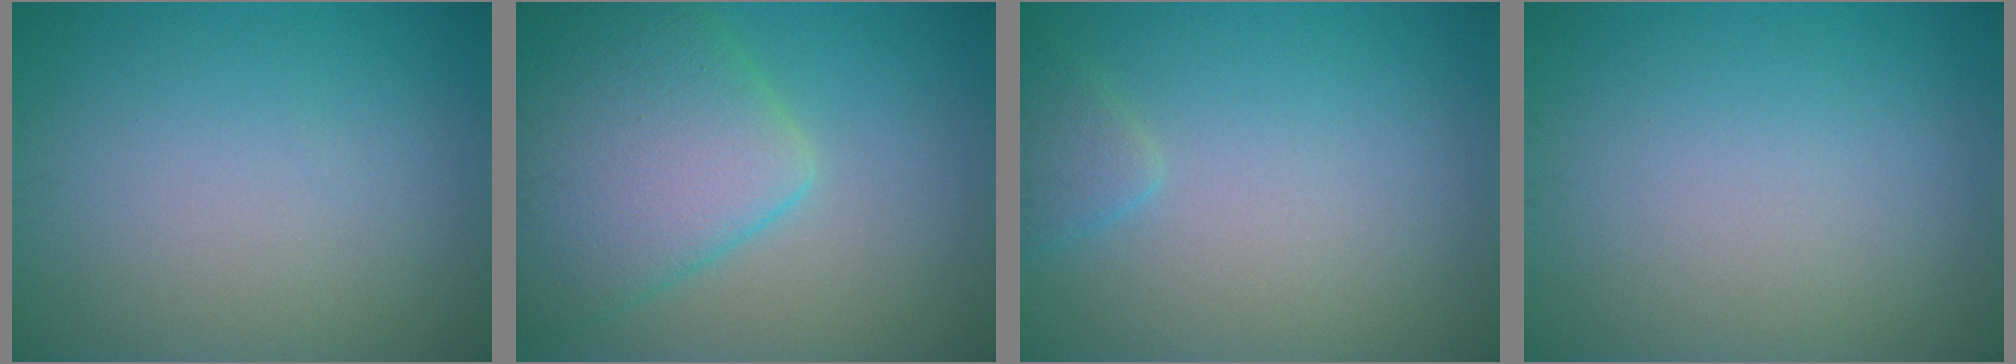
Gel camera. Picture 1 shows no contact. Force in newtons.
{"total": 8.8, "press": 8.8, "slide": 0.4}
{"total": 1.6, "press": 1.6, "slide": 0.1}
{"total": 0.0}